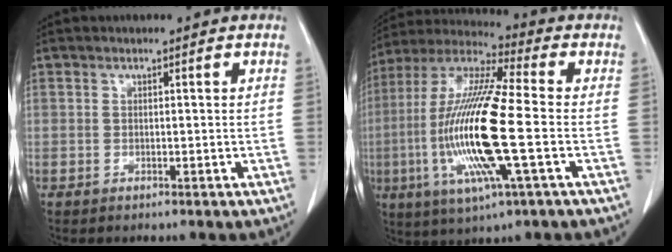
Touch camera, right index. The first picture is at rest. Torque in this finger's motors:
{"motor_torque": [2.14, 0.00, 1.03, 0.21]}